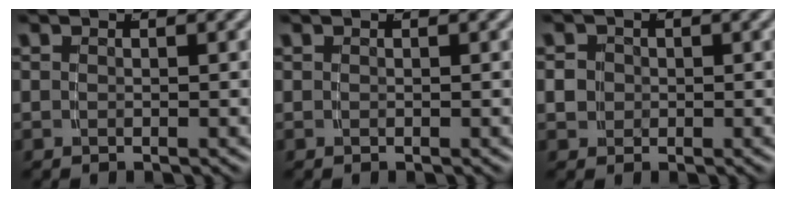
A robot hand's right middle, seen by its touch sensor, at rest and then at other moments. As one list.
[{"total": 0.0}, {"total": 1.6, "force": [0.2, 1.6, 0.3], "torque": [-0.008, -0.008, 0.007]}]